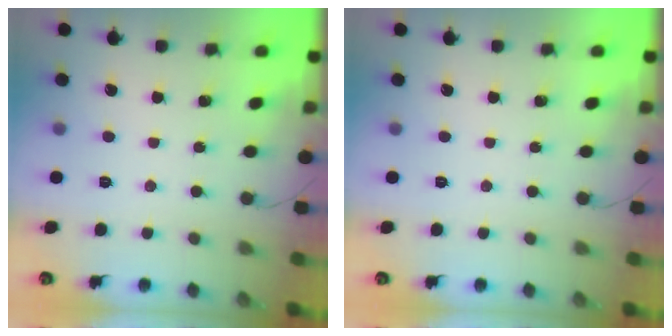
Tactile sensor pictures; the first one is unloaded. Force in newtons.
{"total": 0.0}